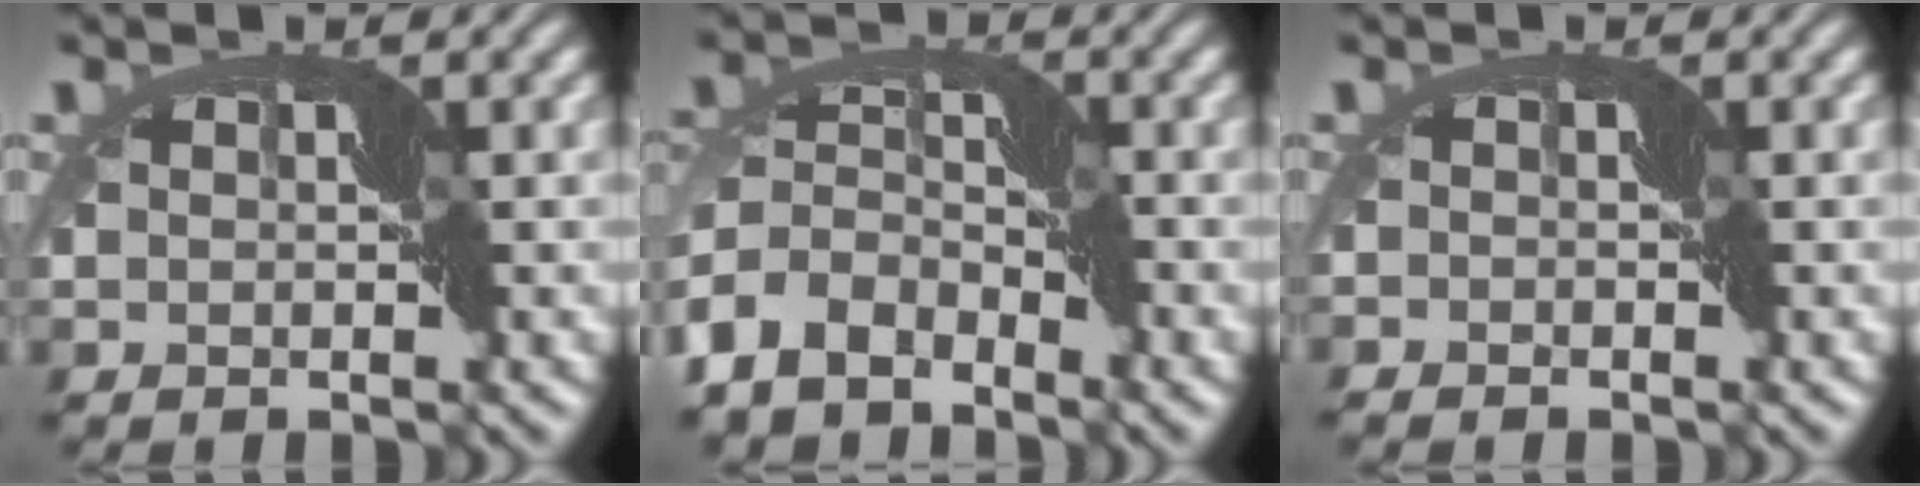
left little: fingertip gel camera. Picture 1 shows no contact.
{"total": 6.0, "force": [-3.8, 3.5, 3.1], "torque": [-0.070, 0.011, -0.089]}
{"total": 1.2, "force": [-1.0, 0.6, 0.4], "torque": [-0.008, -0.001, -0.023]}